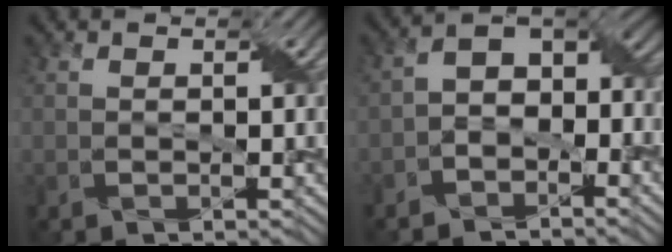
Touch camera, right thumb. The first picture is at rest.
{"total": 6.3, "force": [-2.8, 4.1, 3.9], "torque": [-0.054, 0.001, -0.066]}